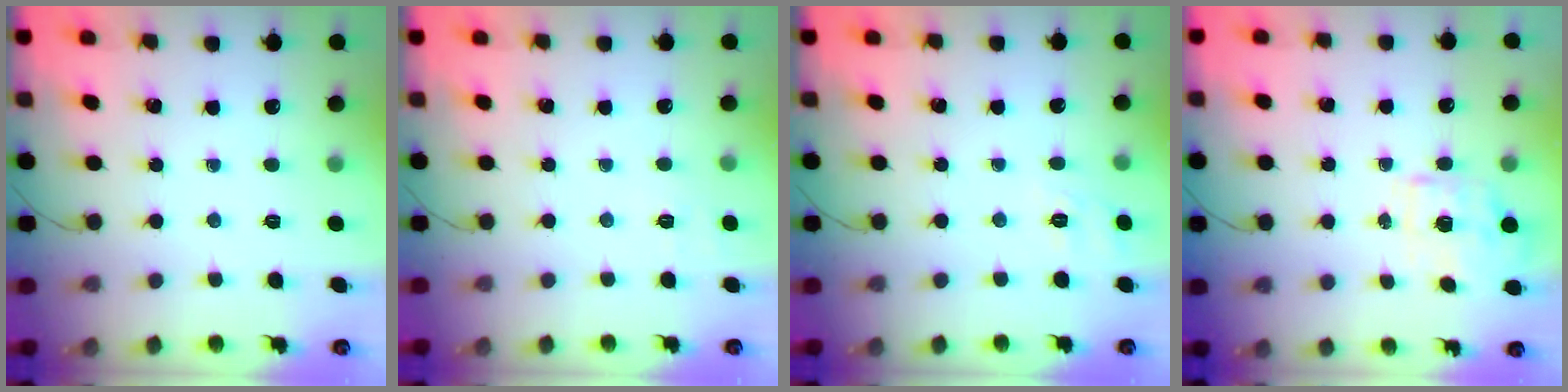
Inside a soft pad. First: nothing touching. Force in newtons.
{"total": 6.8, "press": 6.5, "slide": 2.0}
{"total": 7.2, "press": 6.9, "slide": 1.7}
{"total": 1.2, "press": 1.0, "slide": 0.7}